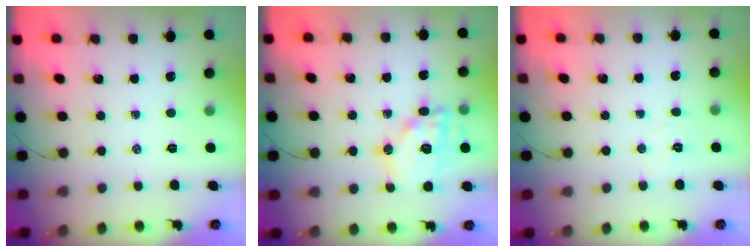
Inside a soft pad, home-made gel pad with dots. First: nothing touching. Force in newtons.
{"total": 14.7, "press": 14.6, "slide": 1.8}
{"total": 2.4, "press": 2.3, "slide": 0.6}